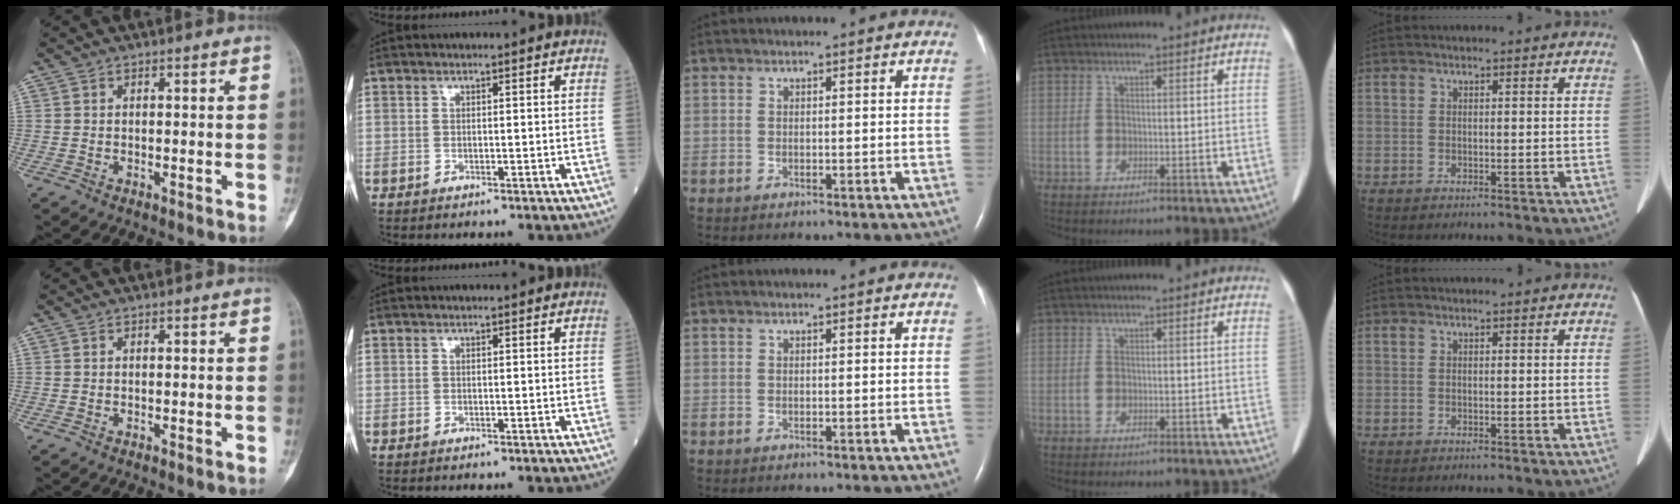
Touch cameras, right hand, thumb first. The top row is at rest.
{}